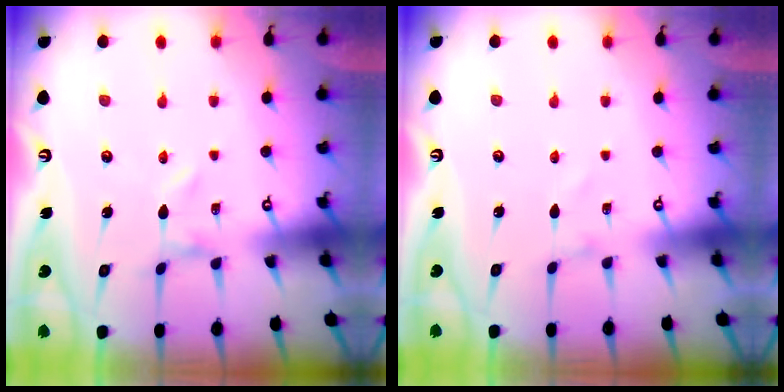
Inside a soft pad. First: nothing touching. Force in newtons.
{"total": 1.4, "press": 1.4, "slide": 0.0}